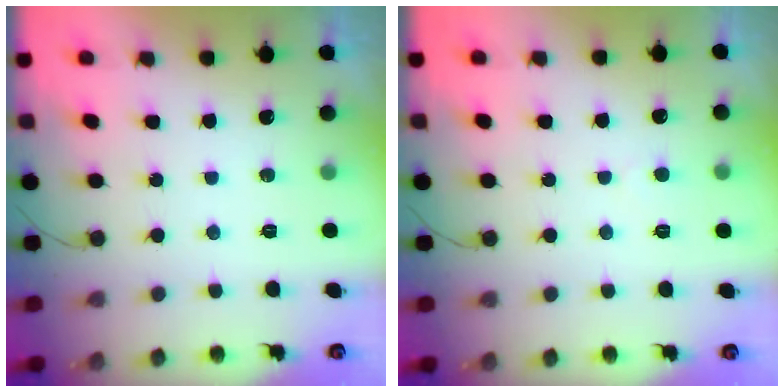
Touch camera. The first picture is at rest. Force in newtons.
{"total": 2.4, "press": 2.4, "slide": 0.2}